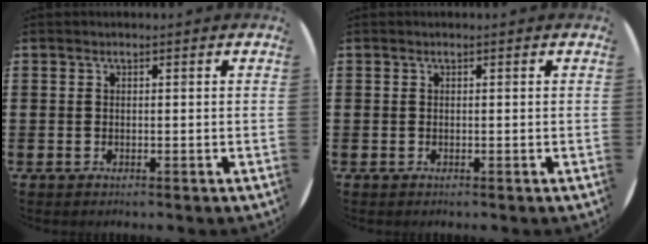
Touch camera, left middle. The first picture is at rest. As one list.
[{"total": 0.0}]